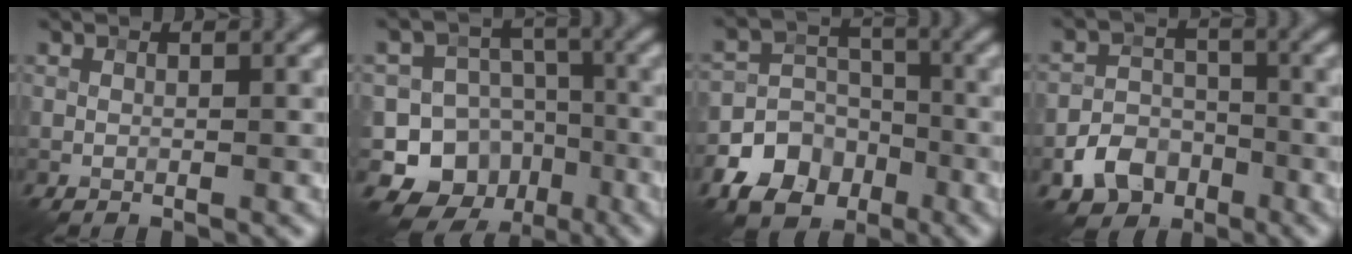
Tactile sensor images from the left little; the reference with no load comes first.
{"total": 10.7, "force": [-4.5, 9.2, 2.8], "torque": [-0.025, -0.006, -0.090]}
{"total": 6.9, "force": [-3.8, 5.1, 2.6], "torque": [-0.029, 0.004, -0.082]}
{"total": 4.4, "force": [-2.4, 3.3, 1.7], "torque": [-0.028, -0.003, -0.042]}